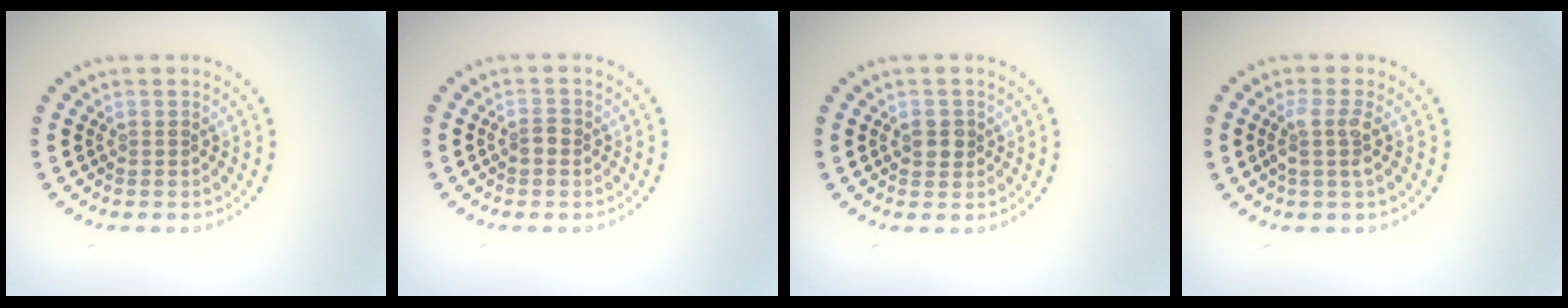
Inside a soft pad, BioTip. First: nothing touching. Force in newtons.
{"total": 1.1, "press": 1.1, "slide": 0.2}
{"total": 1.4, "press": 1.4, "slide": 0.2}
{"total": 2.1, "press": 1.6, "slide": 1.4}